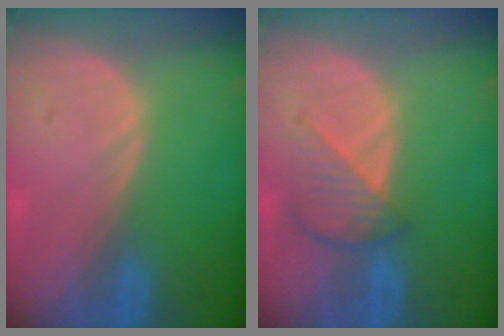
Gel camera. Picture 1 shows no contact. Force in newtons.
{"total": 4.6, "press": 4.2, "slide": 1.8}